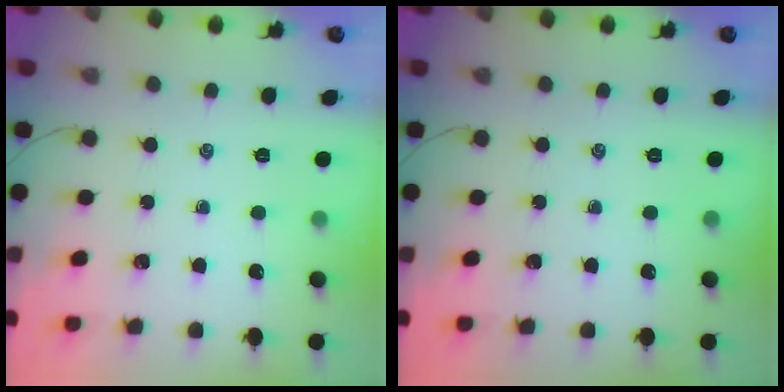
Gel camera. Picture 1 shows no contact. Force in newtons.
{"total": 0.0}